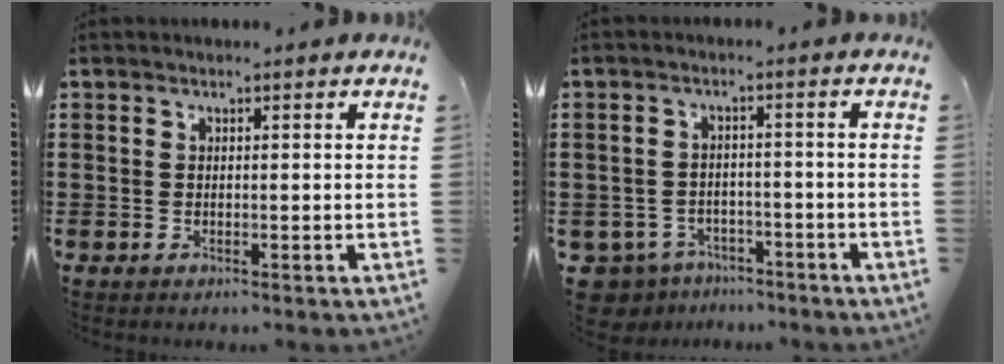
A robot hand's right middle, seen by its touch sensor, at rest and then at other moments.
{"total": 3.4, "force": [-3.2, 1.2, 0.3], "torque": [-0.036, -0.003, -0.074]}